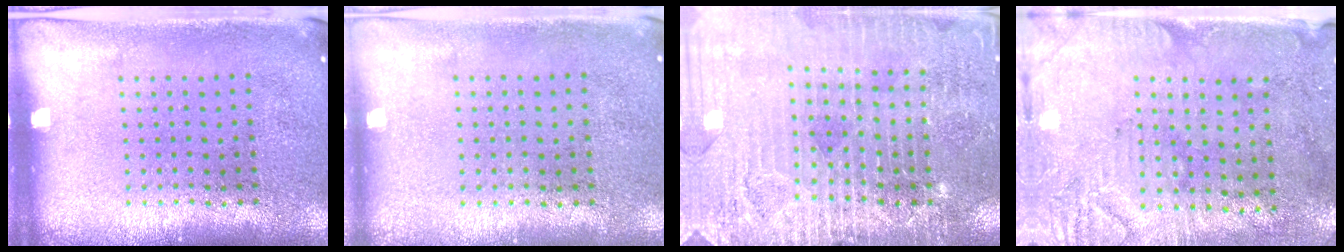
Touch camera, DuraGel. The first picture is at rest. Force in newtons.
{"total": 0.0}
{"total": 3.3, "press": 3.2, "slide": 0.5}
{"total": 3.1, "press": 2.5, "slide": 1.7}